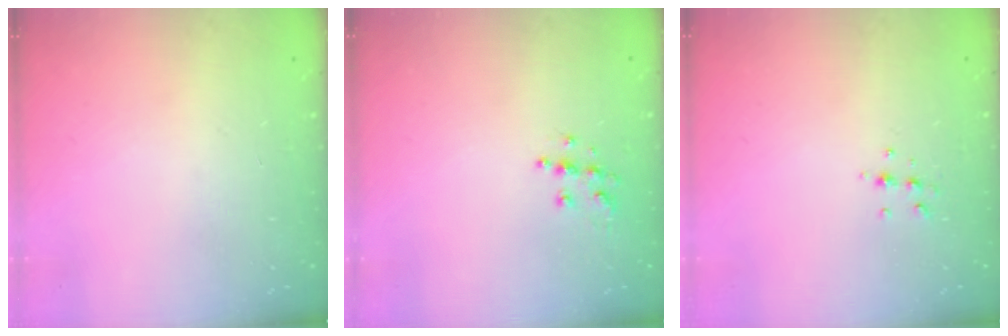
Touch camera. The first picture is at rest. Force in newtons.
{"total": 6.3, "press": 6.3, "slide": 0.3}
{"total": 5.8, "press": 5.7, "slide": 1.2}